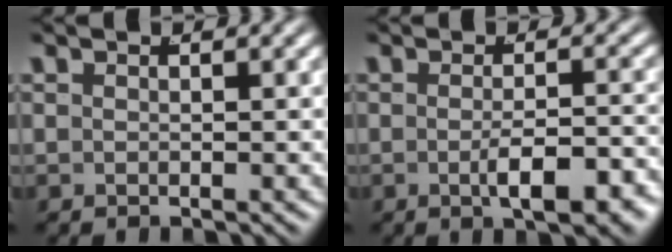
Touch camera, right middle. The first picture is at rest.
{"total": 3.9, "force": [-2.2, 0.7, 3.1], "torque": [-0.044, -0.007, -0.032]}